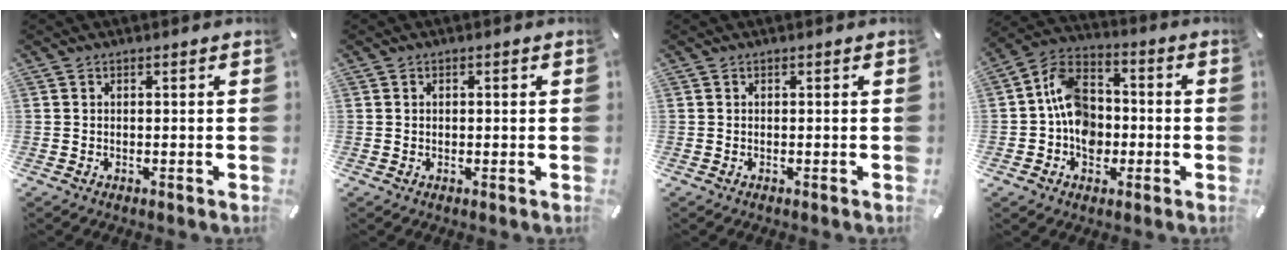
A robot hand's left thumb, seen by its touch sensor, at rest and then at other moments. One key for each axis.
{"total": 0.9, "fx": 0.1, "fy": 0.5, "fz": 0.7, "tx": -0.017, "ty": 0.003, "tz": 0.001}
{"total": 0.0}
{"total": 11.4, "fx": -1.5, "fy": 9.4, "fz": 6.3, "tx": -0.130, "ty": 0.025, "tz": -0.023}